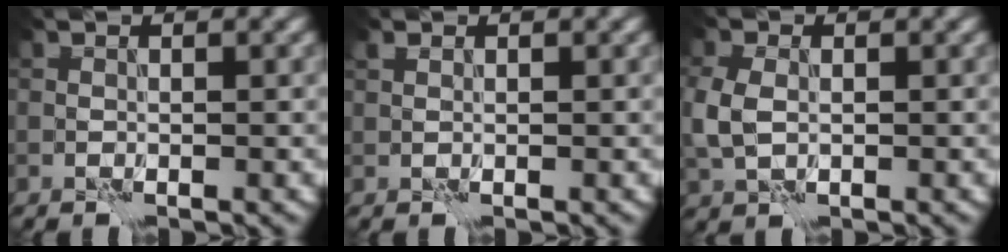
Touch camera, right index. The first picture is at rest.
{"total": 0.9, "force": [0.5, 0.6, 0.4], "torque": [-0.008, 0.001, 0.010]}
{"total": 3.3, "force": [0.0, 2.4, 2.2], "torque": [-0.065, -0.004, -0.001]}